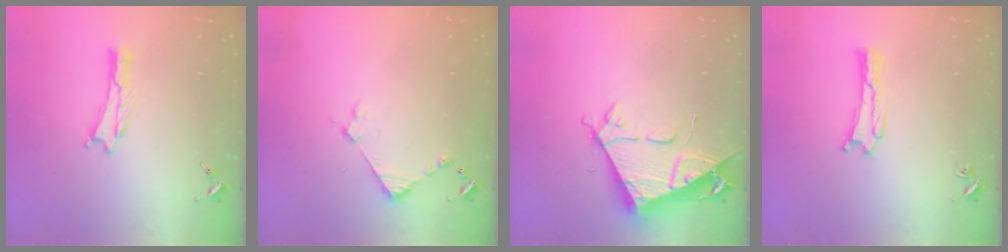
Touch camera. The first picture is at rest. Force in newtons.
{"total": 3.5, "press": 3.5, "slide": 0.3}
{"total": 7.6, "press": 7.5, "slide": 0.9}
{"total": 0.0}